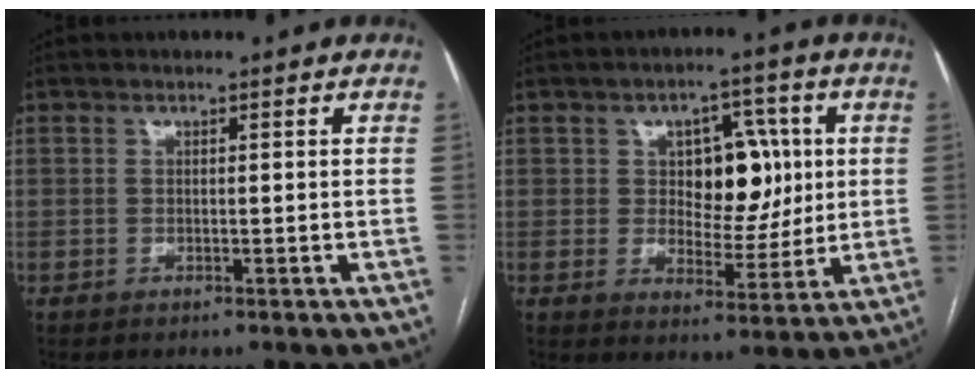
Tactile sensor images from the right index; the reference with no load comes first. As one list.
[{"total": 10.3, "force": [2.0, 6.1, 8.1], "torque": [-0.109, 0.019, 0.038]}]